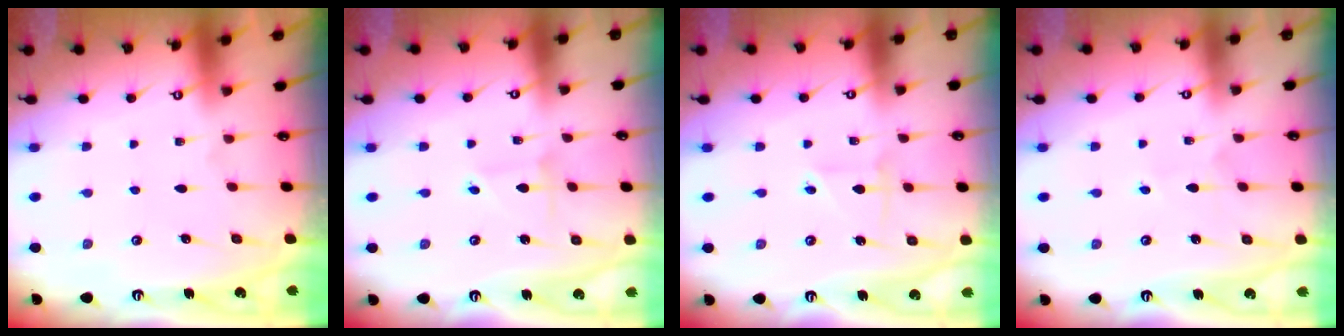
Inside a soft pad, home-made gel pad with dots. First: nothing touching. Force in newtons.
{"total": 1.9, "press": 1.9, "slide": 0.1}
{"total": 2.6, "press": 2.4, "slide": 0.9}
{"total": 3.7, "press": 3.7, "slide": 0.3}